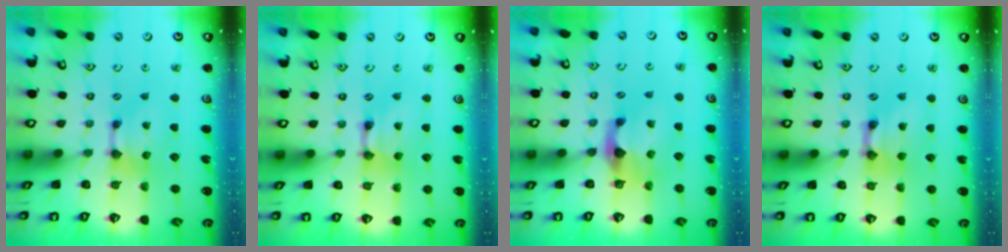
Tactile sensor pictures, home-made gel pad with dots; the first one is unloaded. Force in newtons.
{"total": 1.8, "press": 1.8, "slide": 0.1}
{"total": 3.1, "press": 2.8, "slide": 1.4}
{"total": 2.6, "press": 2.6, "slide": 0.2}